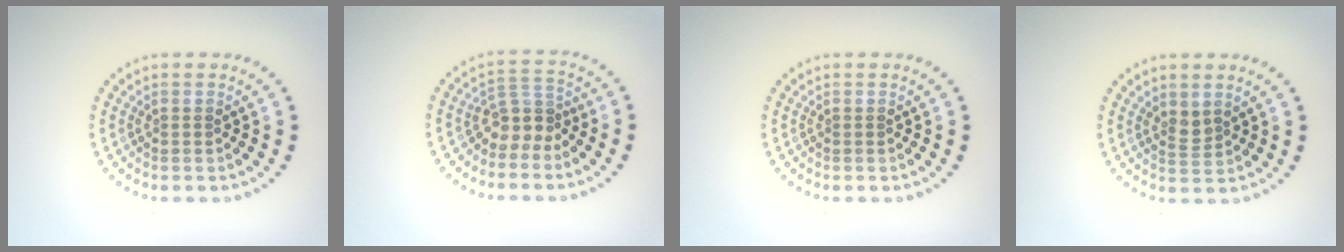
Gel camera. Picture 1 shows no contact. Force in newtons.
{"total": 3.0, "press": 2.2, "slide": 2.0}
{"total": 0.0}
{"total": 1.4, "press": 1.1, "slide": 0.9}